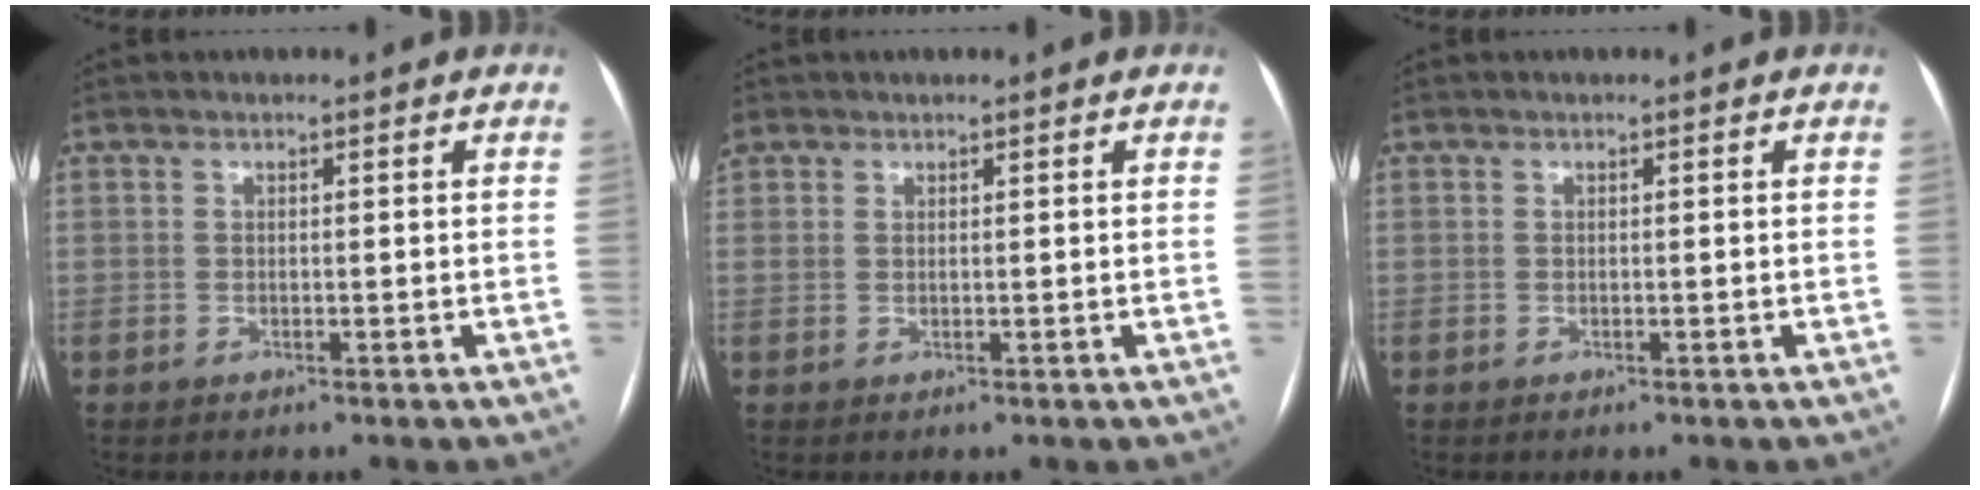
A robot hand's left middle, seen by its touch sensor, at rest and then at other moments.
{"total": 1.5, "force": [-0.5, -1.2, -0.8], "torque": [0.014, -0.005, -0.002]}
{"total": 0.0}